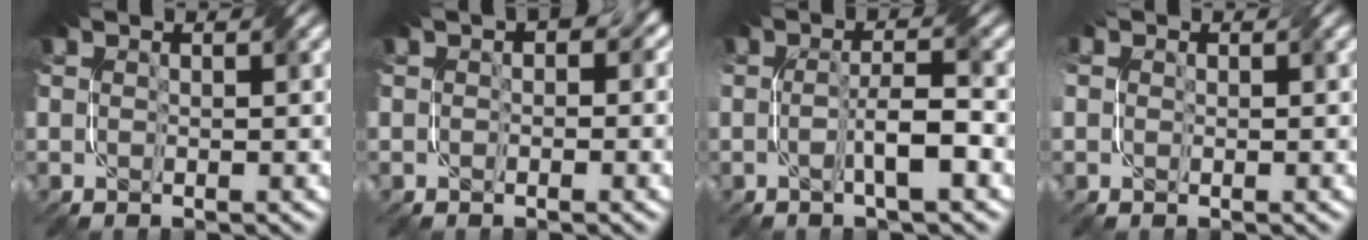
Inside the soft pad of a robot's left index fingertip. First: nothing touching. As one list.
[{"total": 3.4, "force": [0.2, 2.4, 2.4], "torque": [-0.009, 0.003, -0.003]}, {"total": 3.1, "force": [-0.8, 0.3, 2.9], "torque": [-0.051, 0.010, -0.021]}, {"total": 3.0, "force": [0.1, 2.7, 1.4], "torque": [-0.023, 0.010, -0.011]}]